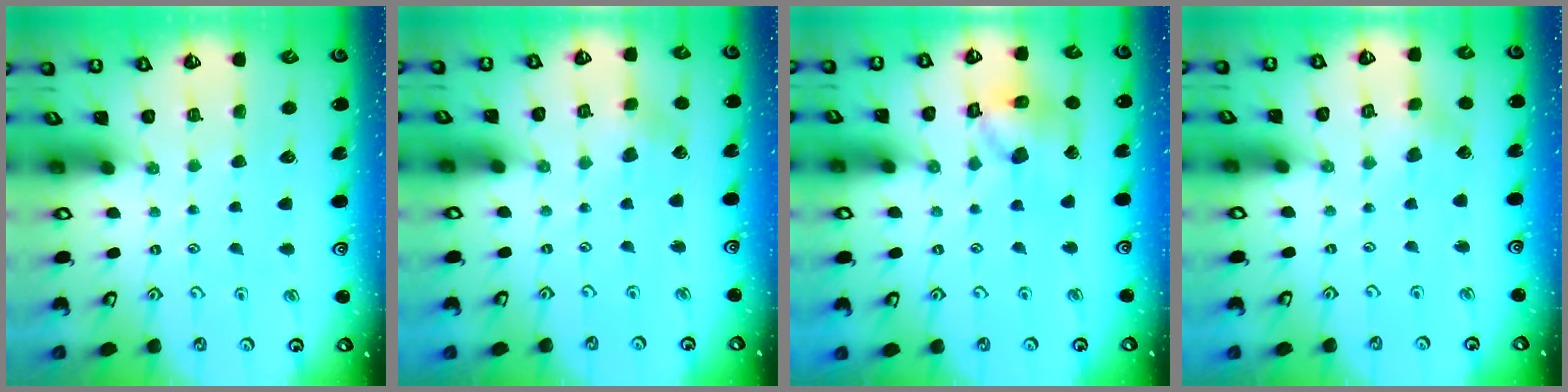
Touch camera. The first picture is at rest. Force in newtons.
{"total": 2.7, "press": 2.7, "slide": 0.3}
{"total": 13.8, "press": 13.6, "slide": 2.0}
{"total": 2.7, "press": 2.7, "slide": 0.3}